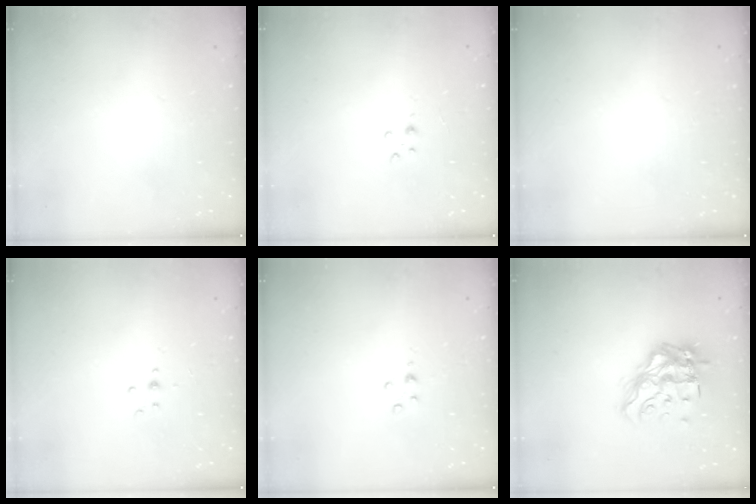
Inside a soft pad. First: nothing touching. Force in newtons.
{"total": 2.8, "press": 2.8, "slide": 0.4}
{"total": 0.0}
{"total": 3.0, "press": 2.8, "slide": 1.1}
{"total": 2.9, "press": 2.8, "slide": 0.4}
{"total": 14.6, "press": 14.5, "slide": 1.7}